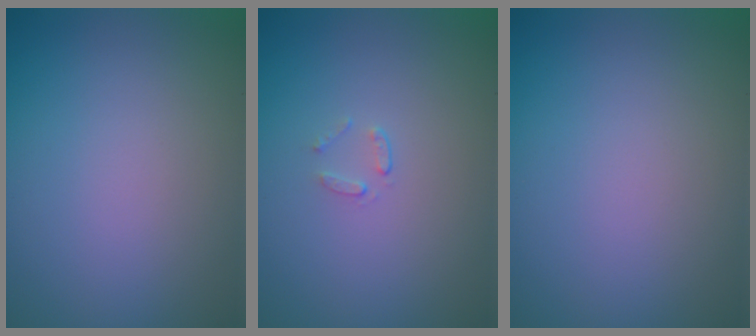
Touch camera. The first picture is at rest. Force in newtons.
{"total": 0.7, "press": 0.4, "slide": 0.6}
{"total": 0.0}